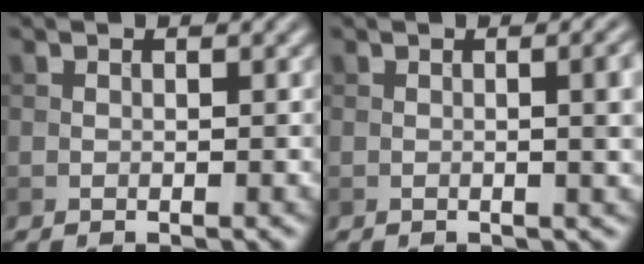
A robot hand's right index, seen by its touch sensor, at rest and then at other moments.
{"total": 4.9, "force": [0.0, 1.9, 4.5], "torque": [-0.036, 0.009, -0.001]}